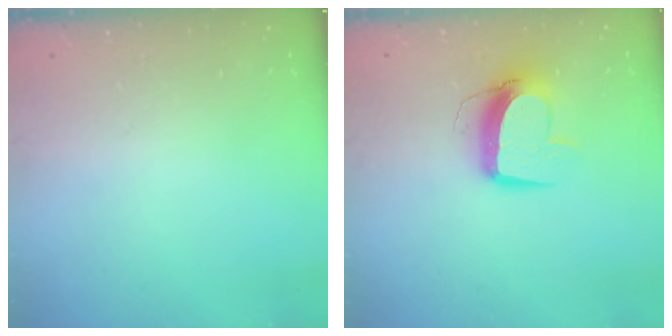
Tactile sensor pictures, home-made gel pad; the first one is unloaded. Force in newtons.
{"total": 11.1, "press": 11.0, "slide": 1.4}